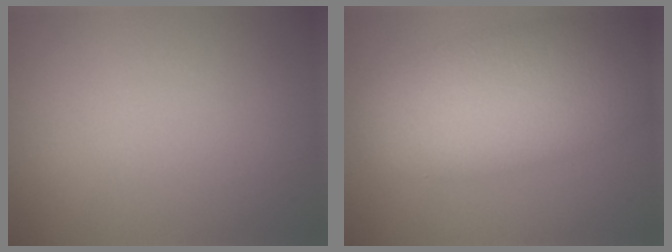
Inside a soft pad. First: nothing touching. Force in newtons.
{"total": 8.4, "press": 8.4, "slide": 0.2}